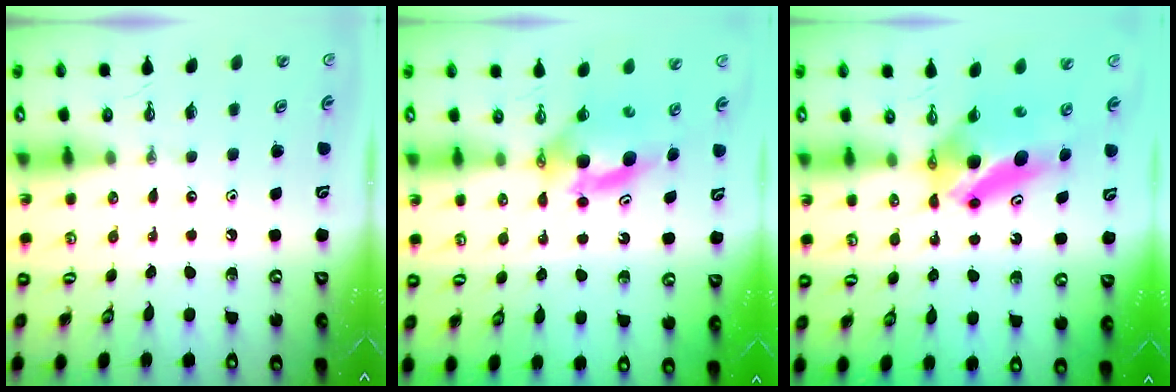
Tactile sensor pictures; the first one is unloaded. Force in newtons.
{"total": 7.1, "press": 6.4, "slide": 3.1}
{"total": 7.8, "press": 7.3, "slide": 2.8}